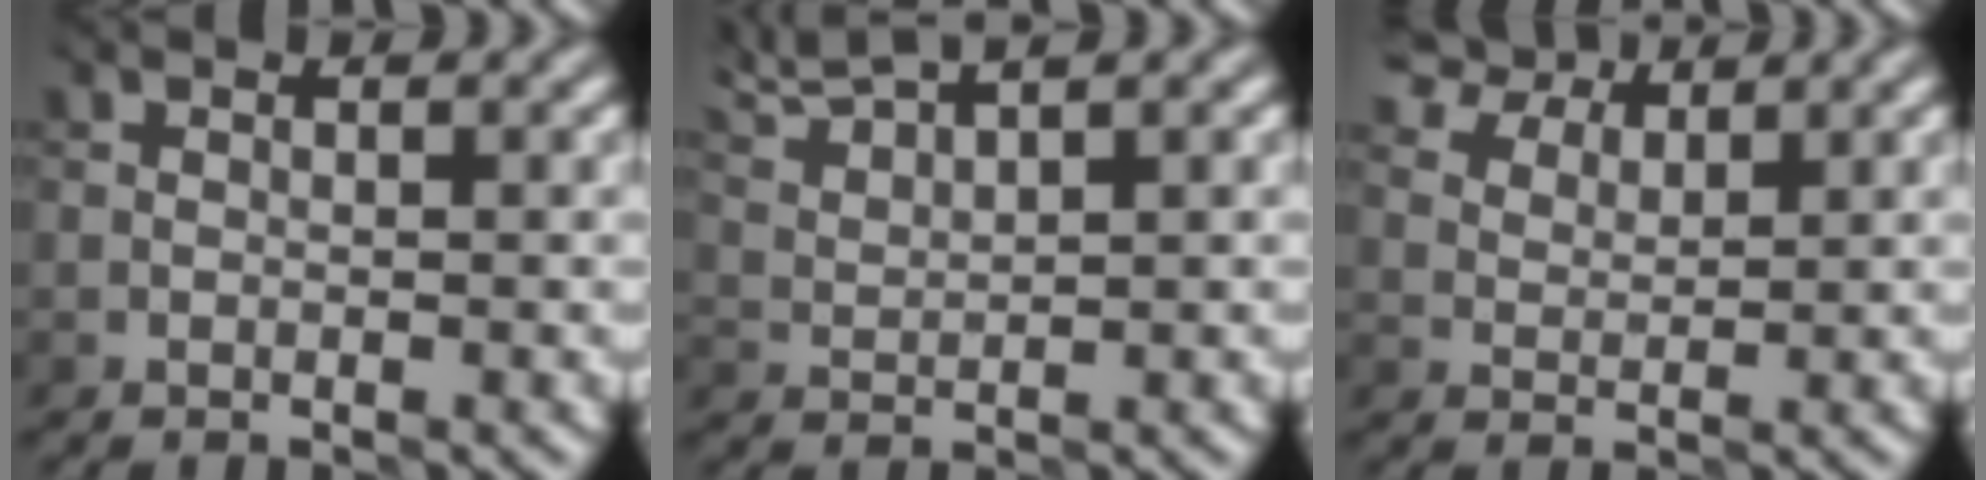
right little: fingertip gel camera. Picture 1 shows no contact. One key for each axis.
{"total": 3.7, "fx": 3.5, "fy": -0.1, "fz": 1.4, "tx": -0.046, "ty": 0.013, "tz": 0.078}
{"total": 6.7, "fx": 5.7, "fy": 2.6, "fz": 2.3, "tx": -0.071, "ty": 0.002, "tz": 0.111}